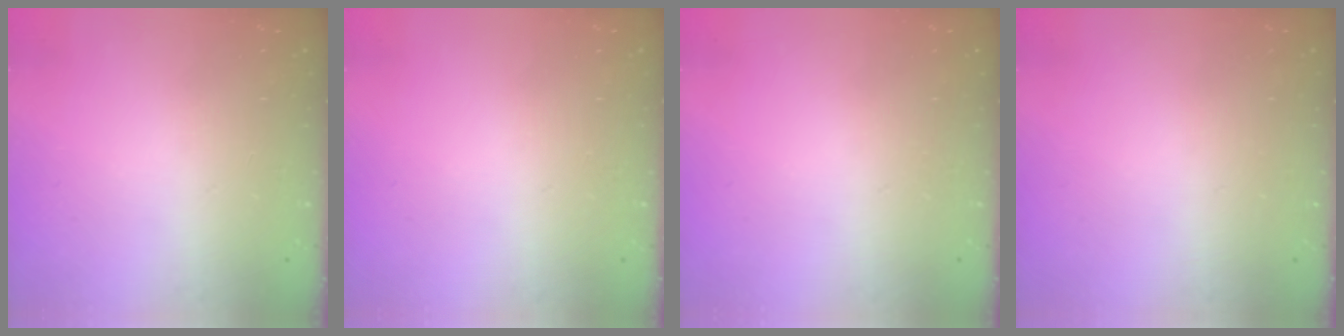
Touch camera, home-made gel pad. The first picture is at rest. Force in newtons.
{"total": 0.0}
{"total": 0.0}
{"total": 0.0}